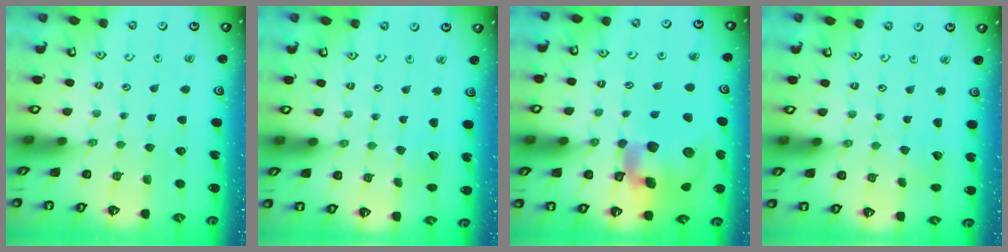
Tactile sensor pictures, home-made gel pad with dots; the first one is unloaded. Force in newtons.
{"total": 2.8, "press": 2.8, "slide": 0.2}
{"total": 20.9, "press": 20.6, "slide": 3.6}
{"total": 2.7, "press": 2.7, "slide": 0.3}